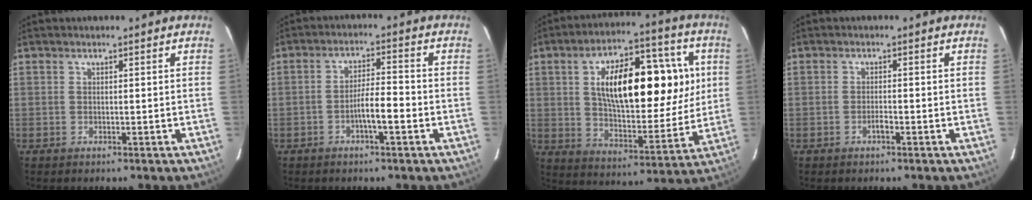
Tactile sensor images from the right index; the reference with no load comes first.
{"total": 5.1, "force": [-2.0, 0.7, 4.6], "torque": [-0.081, 0.011, -0.033]}
{"total": 21.0, "force": [4.4, 8.6, 18.7], "torque": [-0.289, 0.033, 0.070]}
{"total": 1.2, "force": [-0.7, 0.2, 1.0], "torque": [-0.019, 0.001, -0.013]}